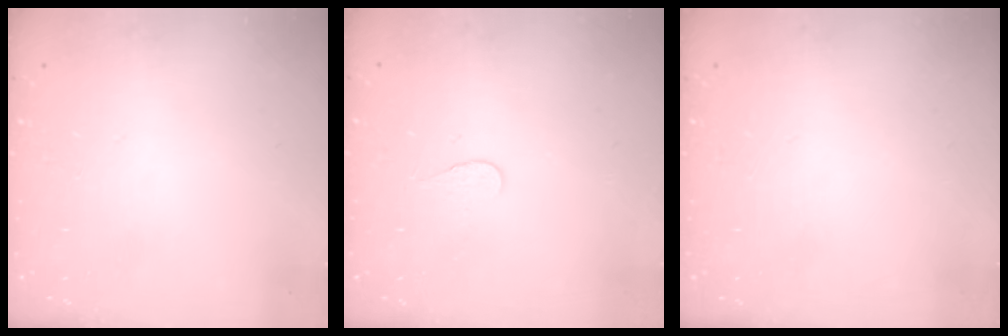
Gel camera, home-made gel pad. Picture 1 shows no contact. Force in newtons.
{"total": 3.9, "press": 3.9, "slide": 0.4}
{"total": 0.0}